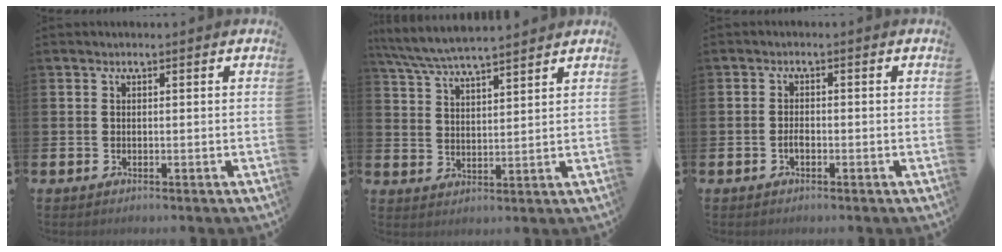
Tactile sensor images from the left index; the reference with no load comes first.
{"total": 6.2, "force": [5.9, 0.5, 1.7], "torque": [-0.054, -0.028, 0.106]}
{"total": 1.4, "force": [-0.6, 0.7, 1.1], "torque": [-0.014, -0.001, -0.013]}